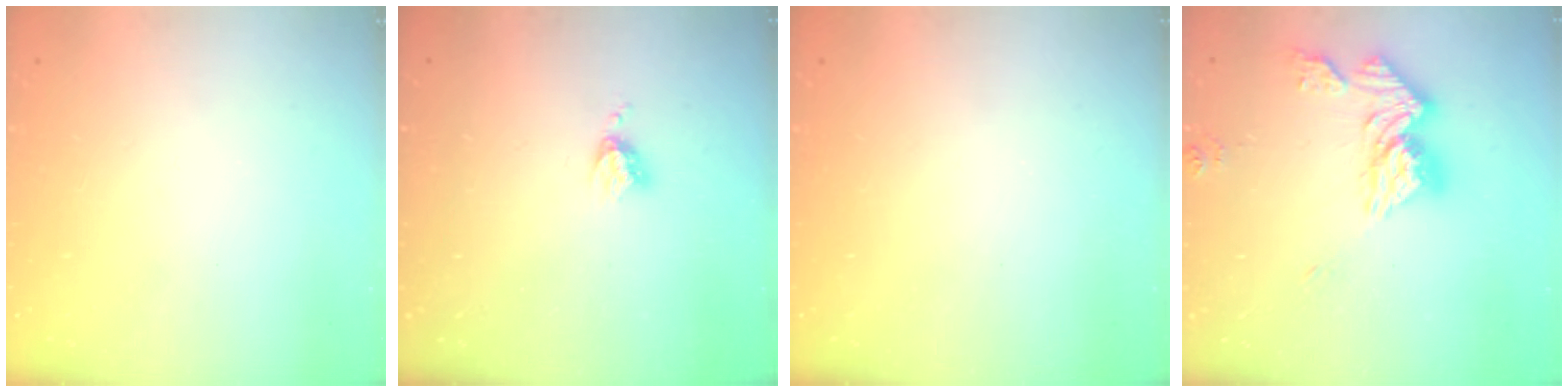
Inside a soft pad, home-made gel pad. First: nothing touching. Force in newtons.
{"total": 3.3, "press": 3.3, "slide": 0.4}
{"total": 0.0}
{"total": 14.8, "press": 14.7, "slide": 1.6}